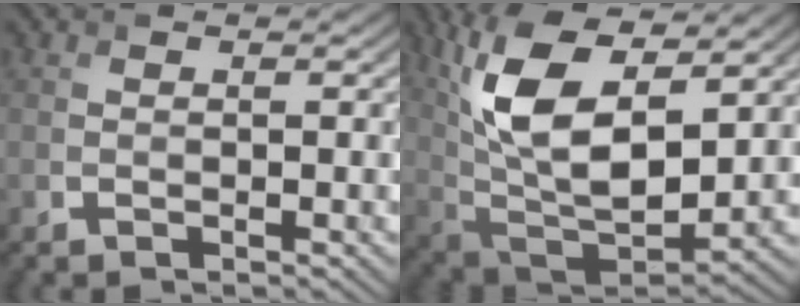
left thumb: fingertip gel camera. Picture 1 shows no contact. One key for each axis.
{"total": 15.5, "fx": 5.7, "fy": 7.2, "fz": 12.6, "tx": -0.272, "ty": 0.004, "tz": 0.111}